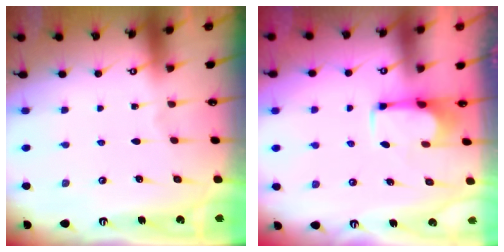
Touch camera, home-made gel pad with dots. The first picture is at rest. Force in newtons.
{"total": 2.7, "press": 2.6, "slide": 0.9}